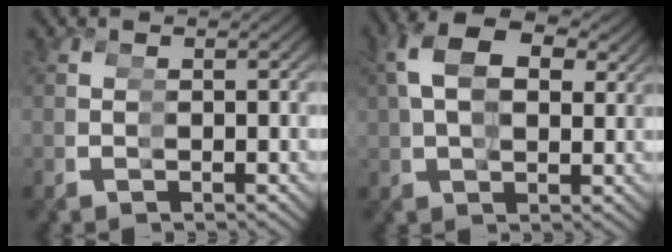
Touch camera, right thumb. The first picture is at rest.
{"total": 4.1, "force": [2.5, 2.3, 2.3], "torque": [-0.045, 0.015, 0.038]}